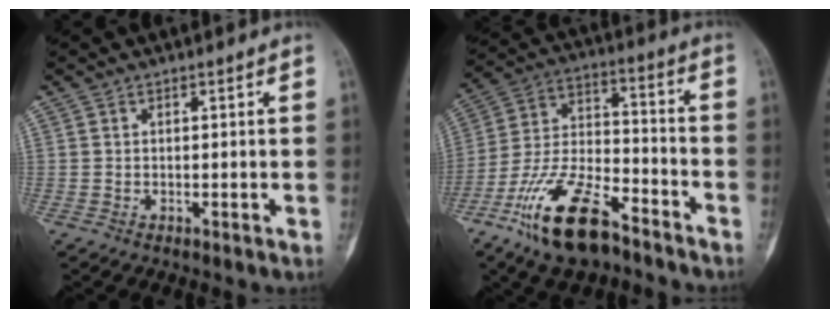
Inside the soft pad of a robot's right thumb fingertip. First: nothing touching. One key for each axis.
{"total": 17.6, "fx": -11.4, "fy": 7.1, "fz": 11.4, "tx": -0.214, "ty": 0.070, "tz": -0.210}